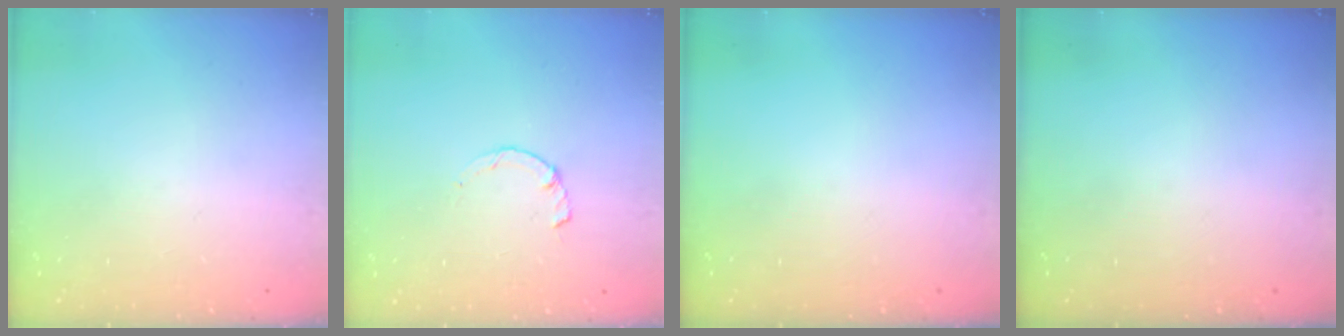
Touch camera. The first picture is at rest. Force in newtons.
{"total": 2.2, "press": 2.2, "slide": 0.2}
{"total": 0.0}
{"total": 0.0}